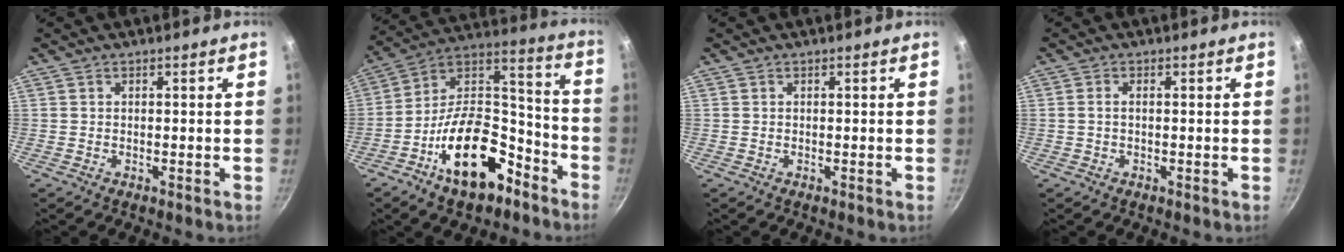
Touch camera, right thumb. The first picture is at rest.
{"total": 21.1, "force": [-10.9, 11.0, 14.3], "torque": [-0.189, 0.093, -0.178]}
{"total": 0.0}
{"total": 1.2, "force": [0.0, 0.6, 1.1], "torque": [-0.028, 0.006, -0.003]}